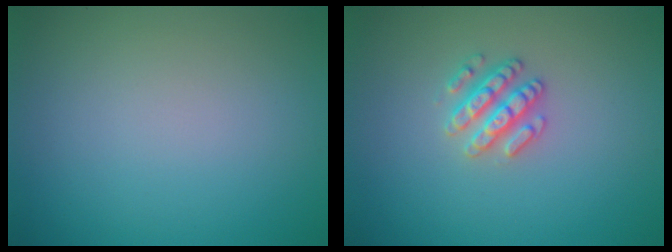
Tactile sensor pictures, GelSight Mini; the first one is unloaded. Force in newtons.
{"total": 2.5, "press": 2.5, "slide": 0.4}